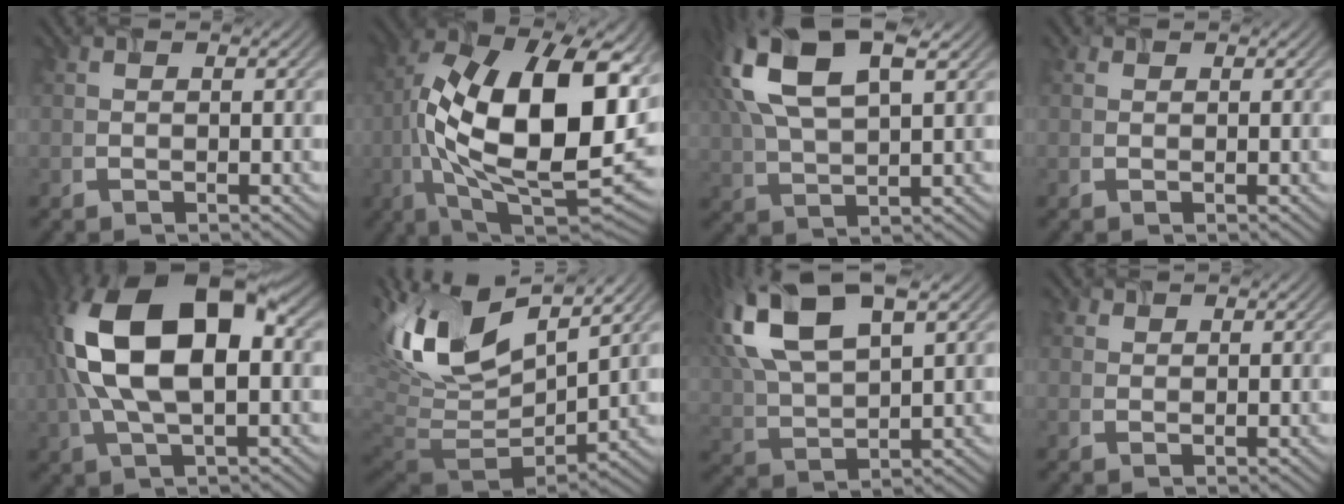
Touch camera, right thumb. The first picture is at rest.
{"total": 19.5, "force": [0.4, 9.7, 16.9], "torque": [-0.315, -0.003, 0.010]}
{"total": 13.3, "force": [6.1, 5.8, 10.3], "torque": [-0.238, 0.021, 0.118]}
{"total": 0.5, "force": [0.4, 0.4, 0.1], "torque": [-0.005, 0.002, 0.011]}
{"total": 15.6, "force": [1.5, 8.2, 13.2], "torque": [-0.279, 0.015, 0.032]}
{"total": 14.9, "force": [4.5, 7.8, 11.9], "torque": [-0.260, 0.007, 0.087]}
{"total": 13.1, "force": [6.3, 5.5, 10.1], "torque": [-0.236, 0.023, 0.126]}
{"total": 1.0, "force": [0.7, 0.6, 0.2], "torque": [-0.007, 0.006, 0.019]}